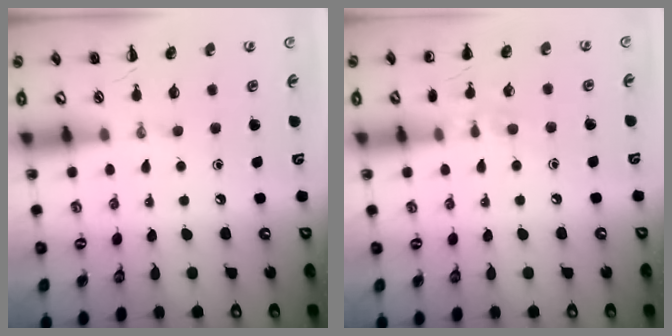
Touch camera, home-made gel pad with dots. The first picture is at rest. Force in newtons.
{"total": 7.2, "press": 6.9, "slide": 1.9}